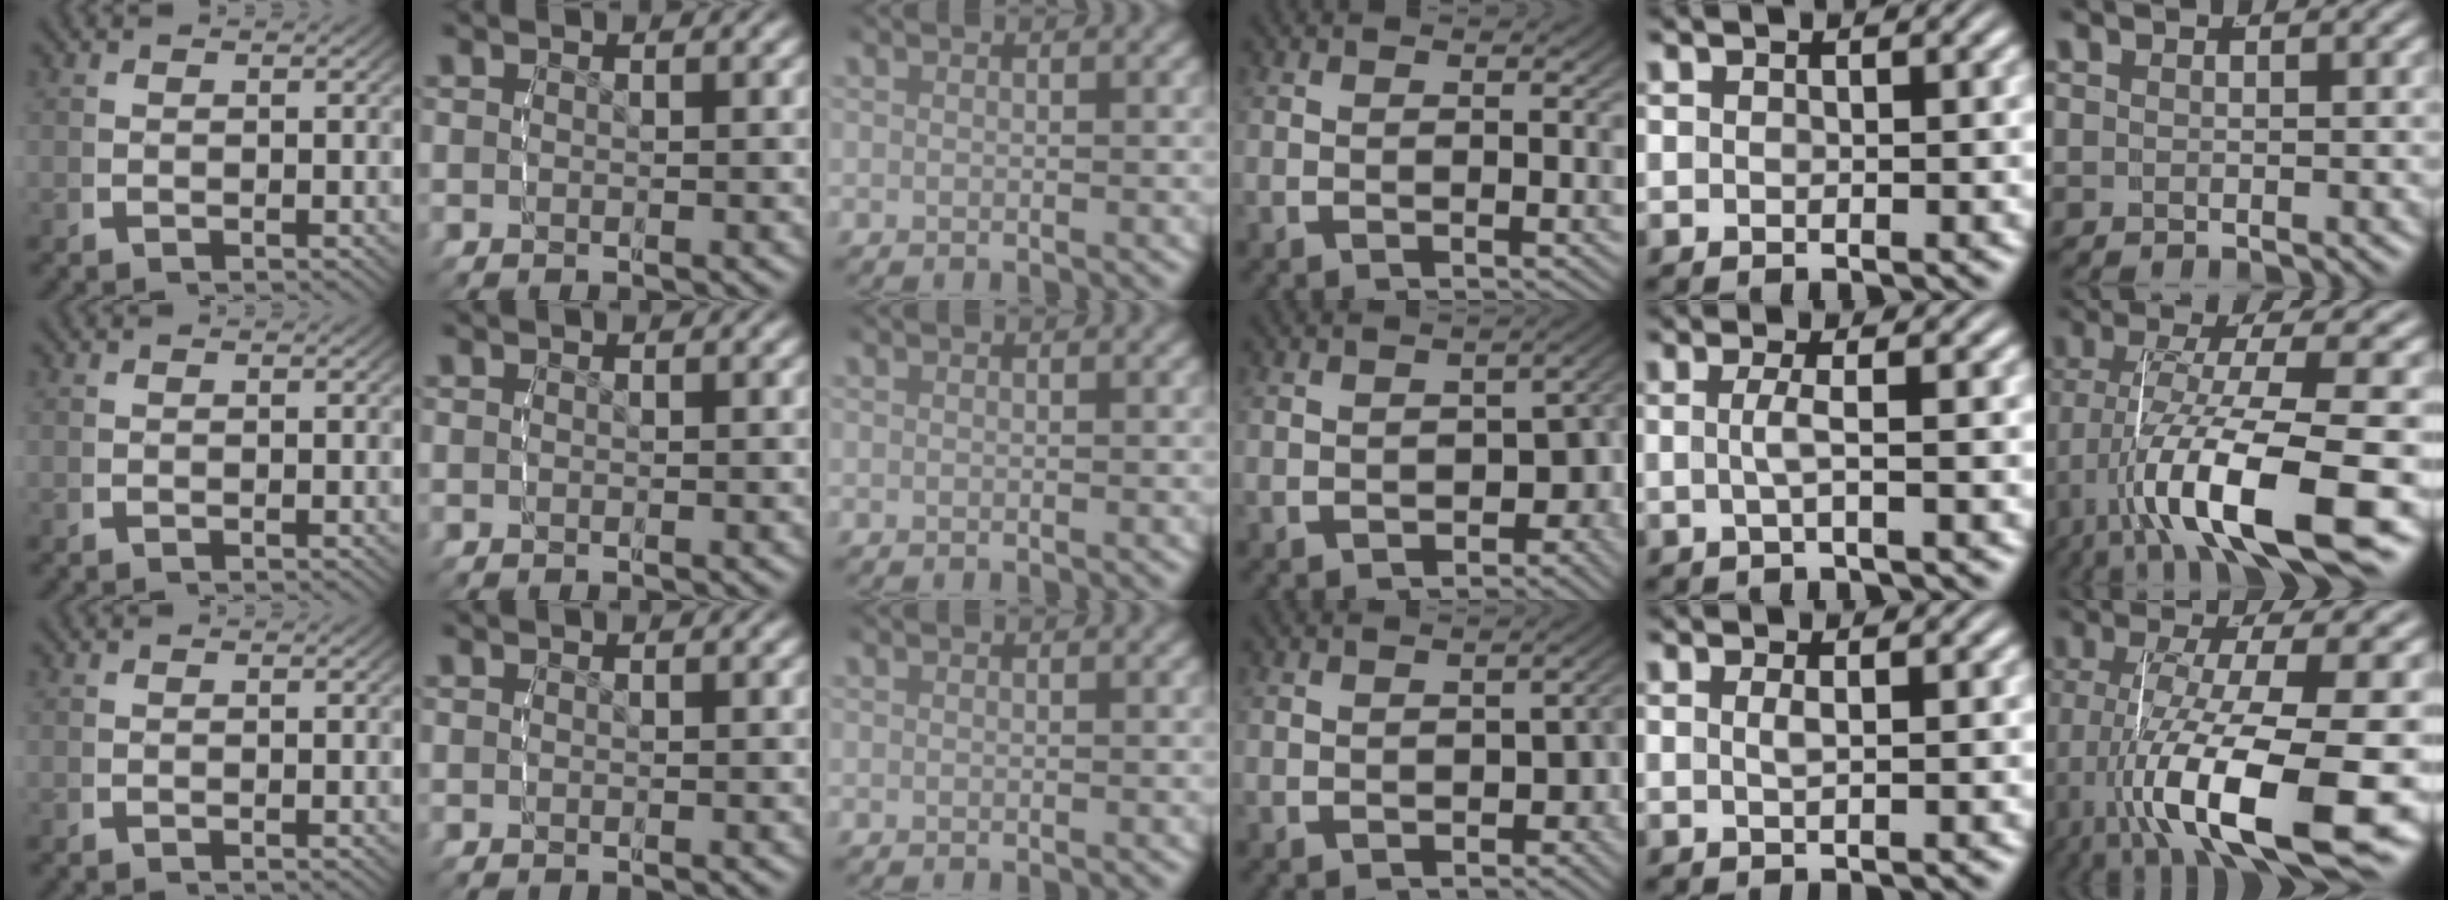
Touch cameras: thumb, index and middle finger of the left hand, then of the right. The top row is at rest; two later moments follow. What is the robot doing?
{"motion": "lift_and_place", "object": "condiment"}